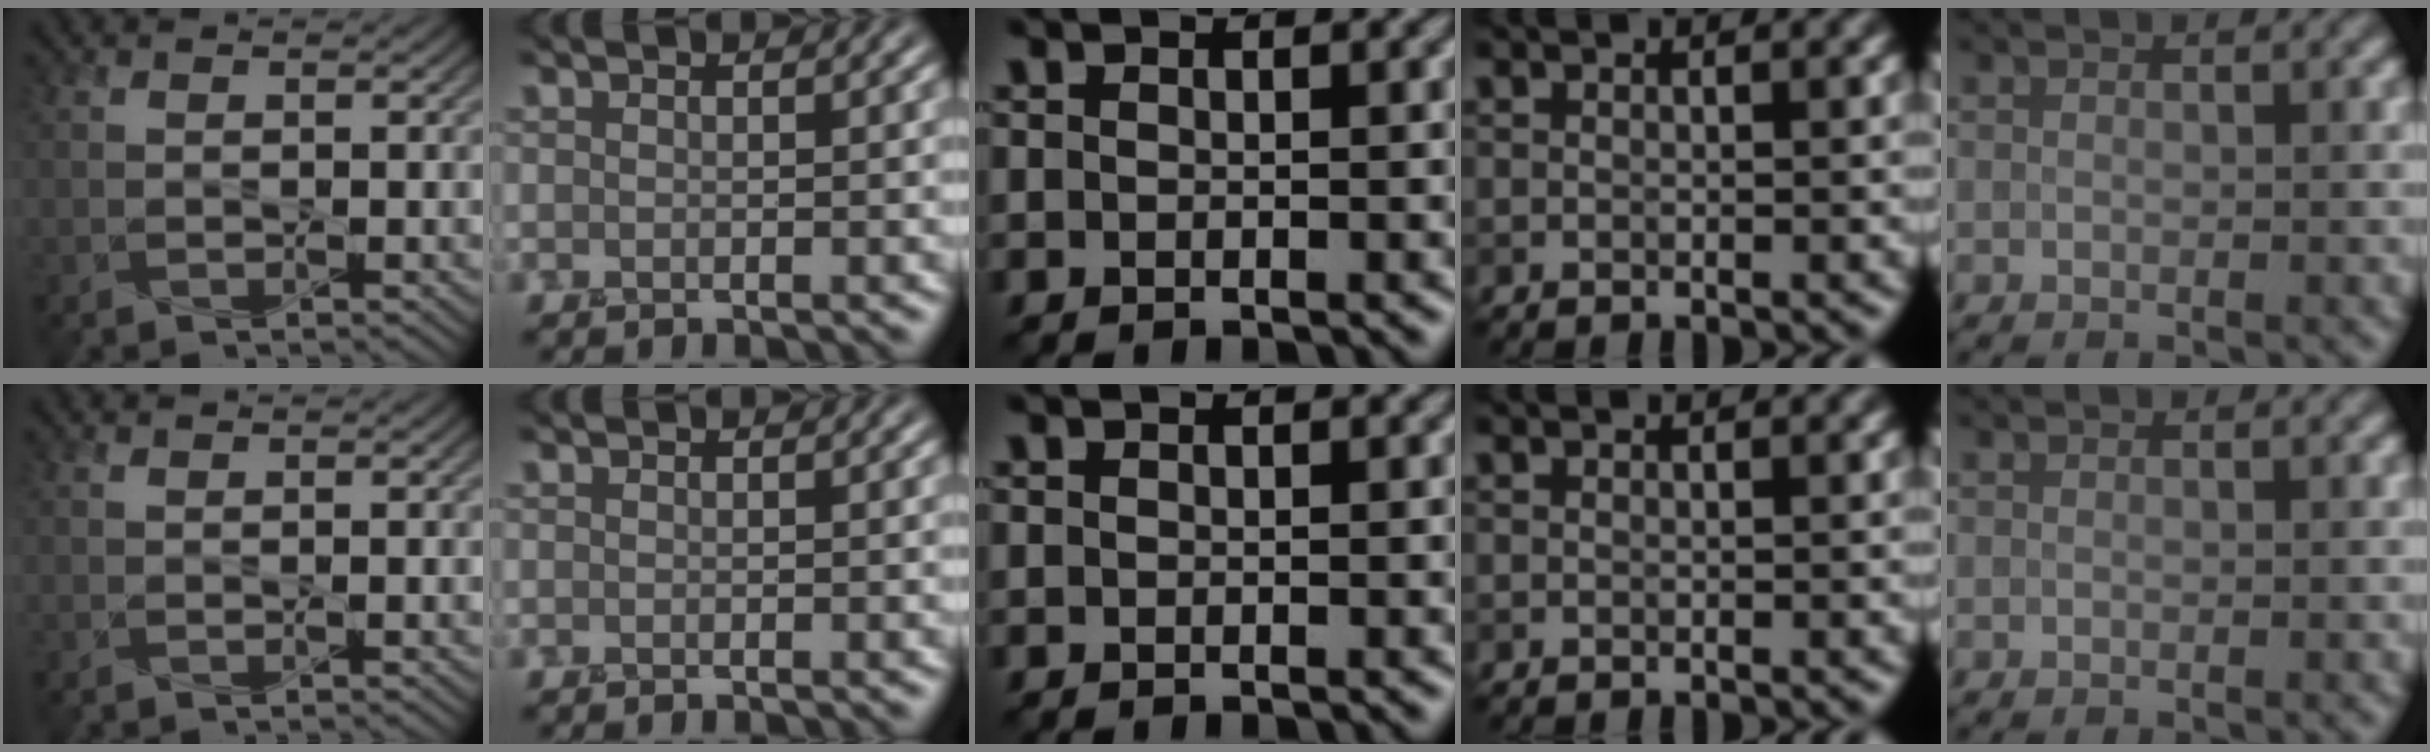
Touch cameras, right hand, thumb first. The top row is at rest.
{"thumb": {"total": 0.5, "force": [0.5, 0.0, 0.3], "torque": [-0.006, 0.003, 0.009]}}